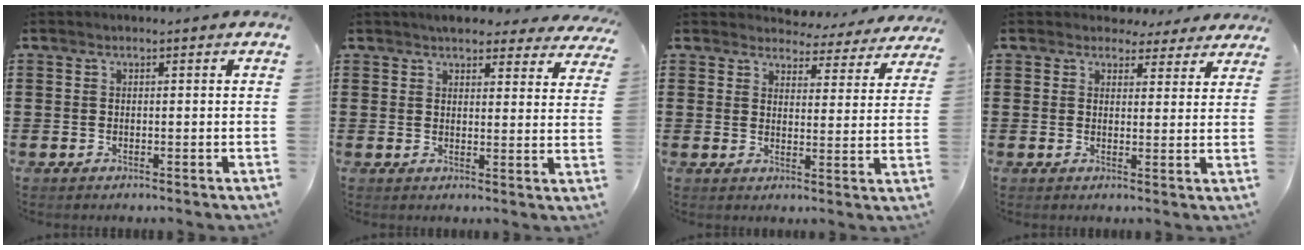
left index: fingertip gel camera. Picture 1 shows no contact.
{"total": 4.2, "force": [3.9, 0.9, 1.3], "torque": [-0.031, -0.014, 0.069]}
{"total": 4.3, "force": [4.2, 0.7, 0.6], "torque": [-0.026, -0.031, 0.070]}
{"total": 3.3, "force": [2.9, 1.4, 0.7], "torque": [-0.017, -0.007, 0.054]}